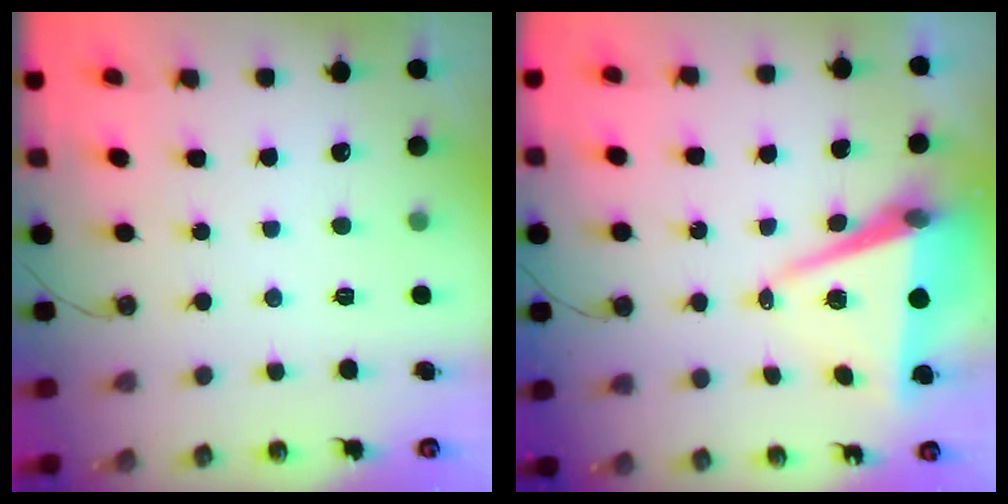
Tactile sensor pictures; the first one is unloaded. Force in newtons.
{"total": 8.5, "press": 7.3, "slide": 4.3}